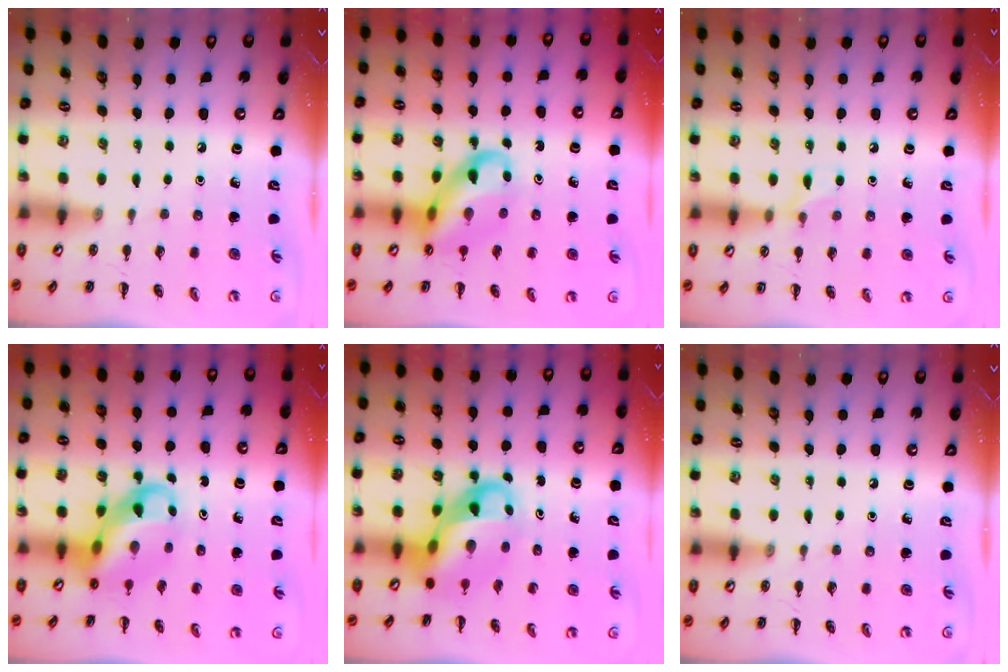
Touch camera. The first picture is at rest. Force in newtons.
{"total": 13.8, "press": 13.3, "slide": 3.7}
{"total": 5.5, "press": 5.2, "slide": 2.0}
{"total": 8.5, "press": 8.2, "slide": 2.2}
{"total": 8.7, "press": 8.4, "slide": 2.3}
{"total": 0.0}